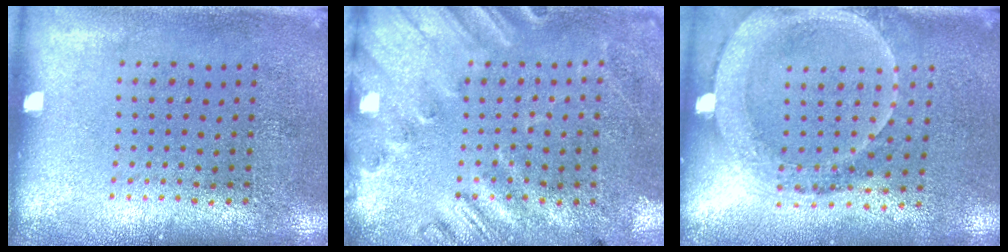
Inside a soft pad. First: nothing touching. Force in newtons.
{"total": 2.7, "press": 1.9, "slide": 1.9}
{"total": 1.8, "press": 1.7, "slide": 0.7}